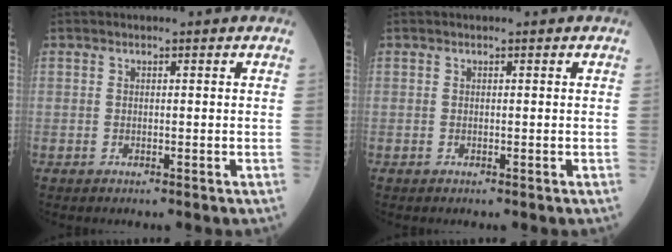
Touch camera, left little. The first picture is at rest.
{"total": 0.0}